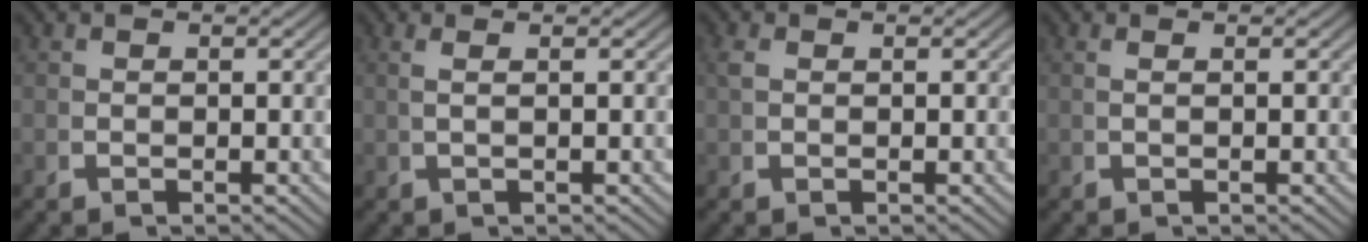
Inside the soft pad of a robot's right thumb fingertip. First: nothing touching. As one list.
[{"total": 1.2, "force": [0.5, -0.7, 0.8], "torque": [-0.021, 0.004, 0.015]}, {"total": 0.6, "force": [0.4, 0.1, 0.3], "torque": [-0.012, -0.002, 0.014]}, {"total": 0.6, "force": [0.1, -0.5, 0.4], "torque": [-0.011, 0.002, 0.006]}]